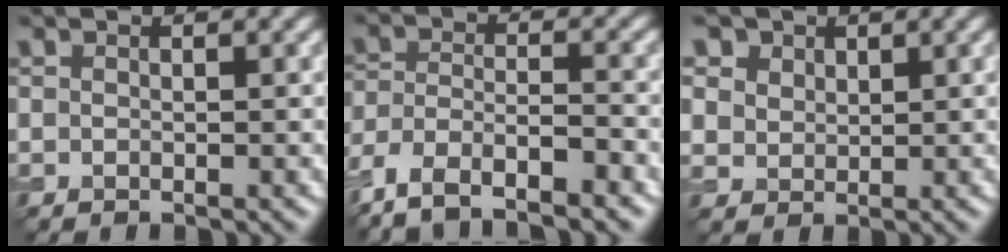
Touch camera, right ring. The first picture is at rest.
{"total": 7.1, "force": [-5.6, 2.3, 3.8], "torque": [-0.074, -0.005, -0.110]}
{"total": 6.3, "force": [3.7, 4.5, 2.5], "torque": [-0.071, 0.004, 0.063]}